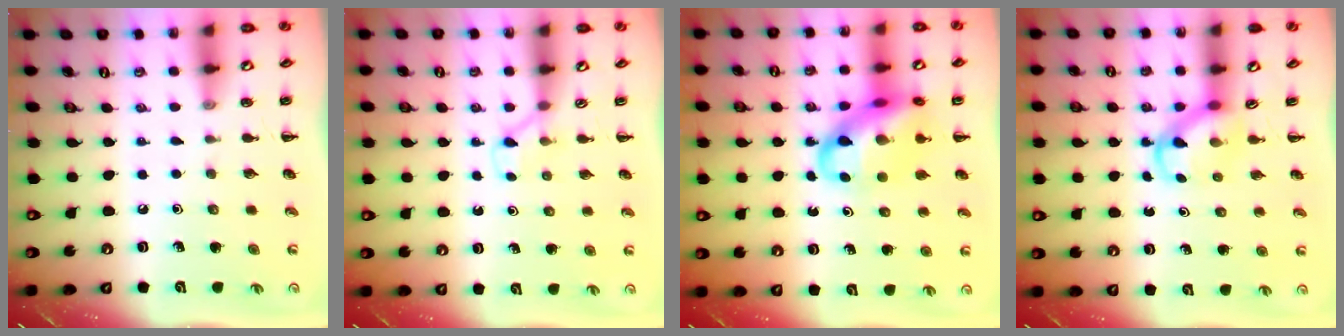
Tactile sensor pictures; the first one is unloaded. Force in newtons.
{"total": 2.8, "press": 2.6, "slide": 1.0}
{"total": 15.9, "press": 15.4, "slide": 3.8}
{"total": 3.5, "press": 3.3, "slide": 1.2}